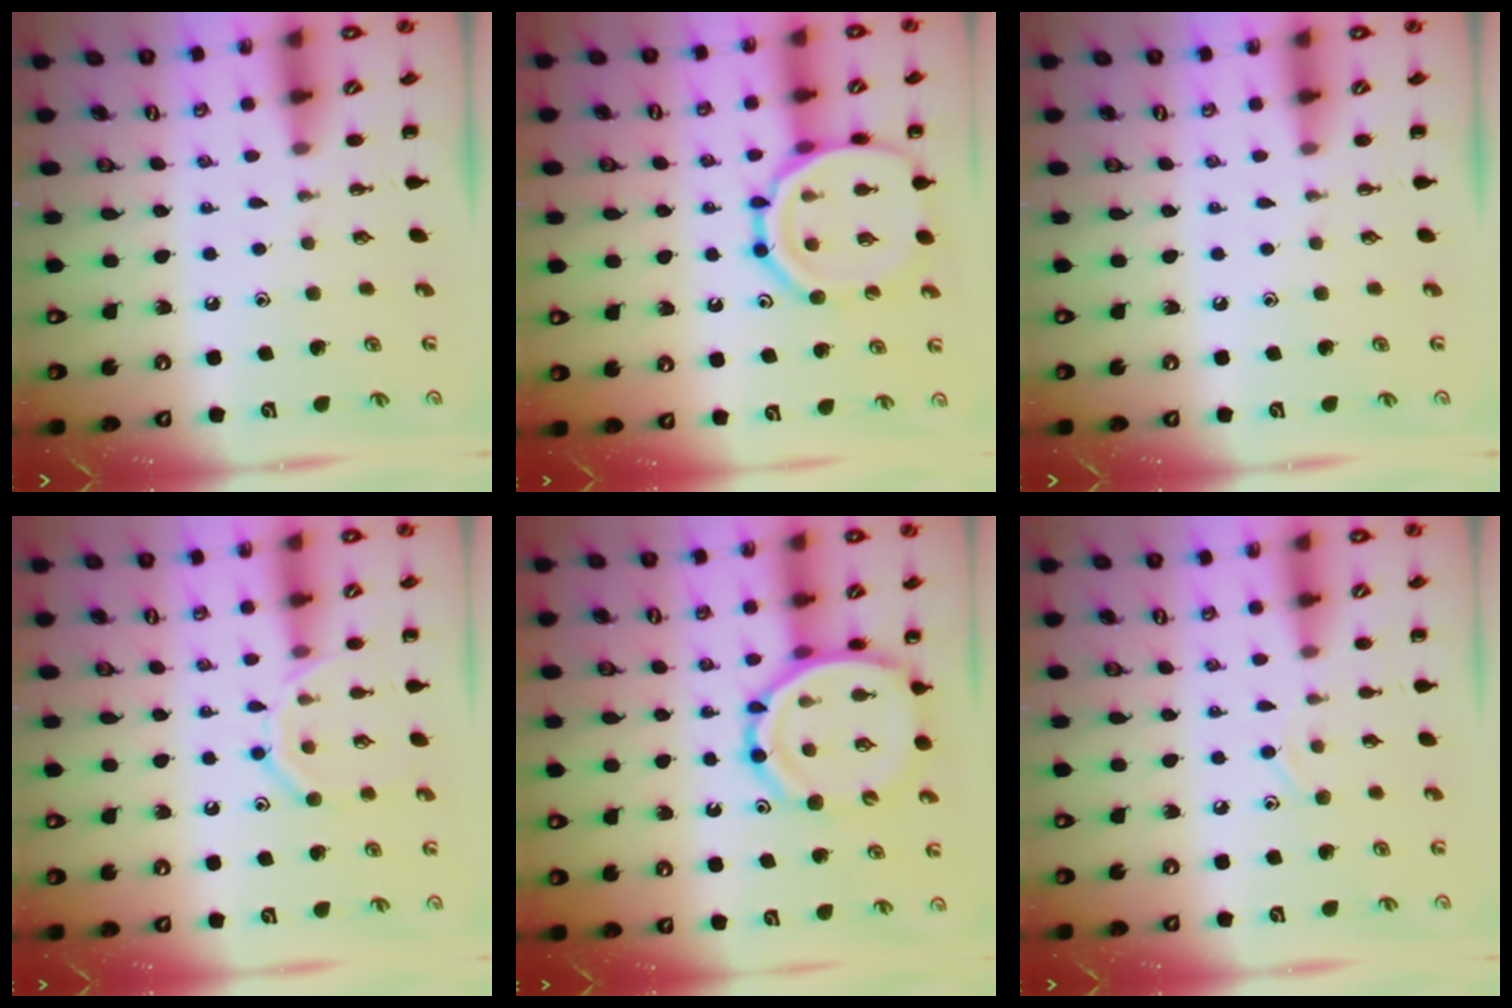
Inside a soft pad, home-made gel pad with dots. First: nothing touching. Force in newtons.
{"total": 18.0, "press": 17.9, "slide": 2.3}
{"total": 0.0}
{"total": 11.3, "press": 11.3, "slide": 1.1}
{"total": 14.3, "press": 13.8, "slide": 3.8}
{"total": 7.0, "press": 6.7, "slide": 2.2}